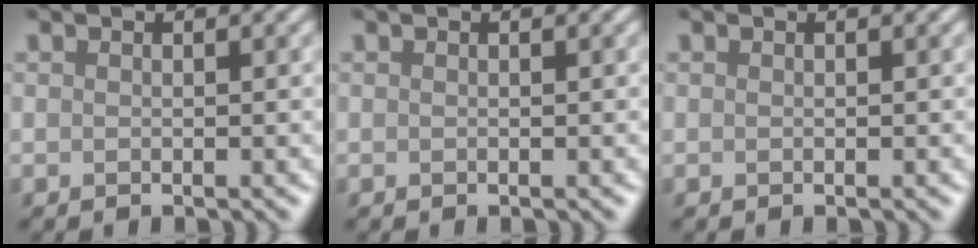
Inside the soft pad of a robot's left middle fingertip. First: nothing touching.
{"total": 0.0}
{"total": 0.0}